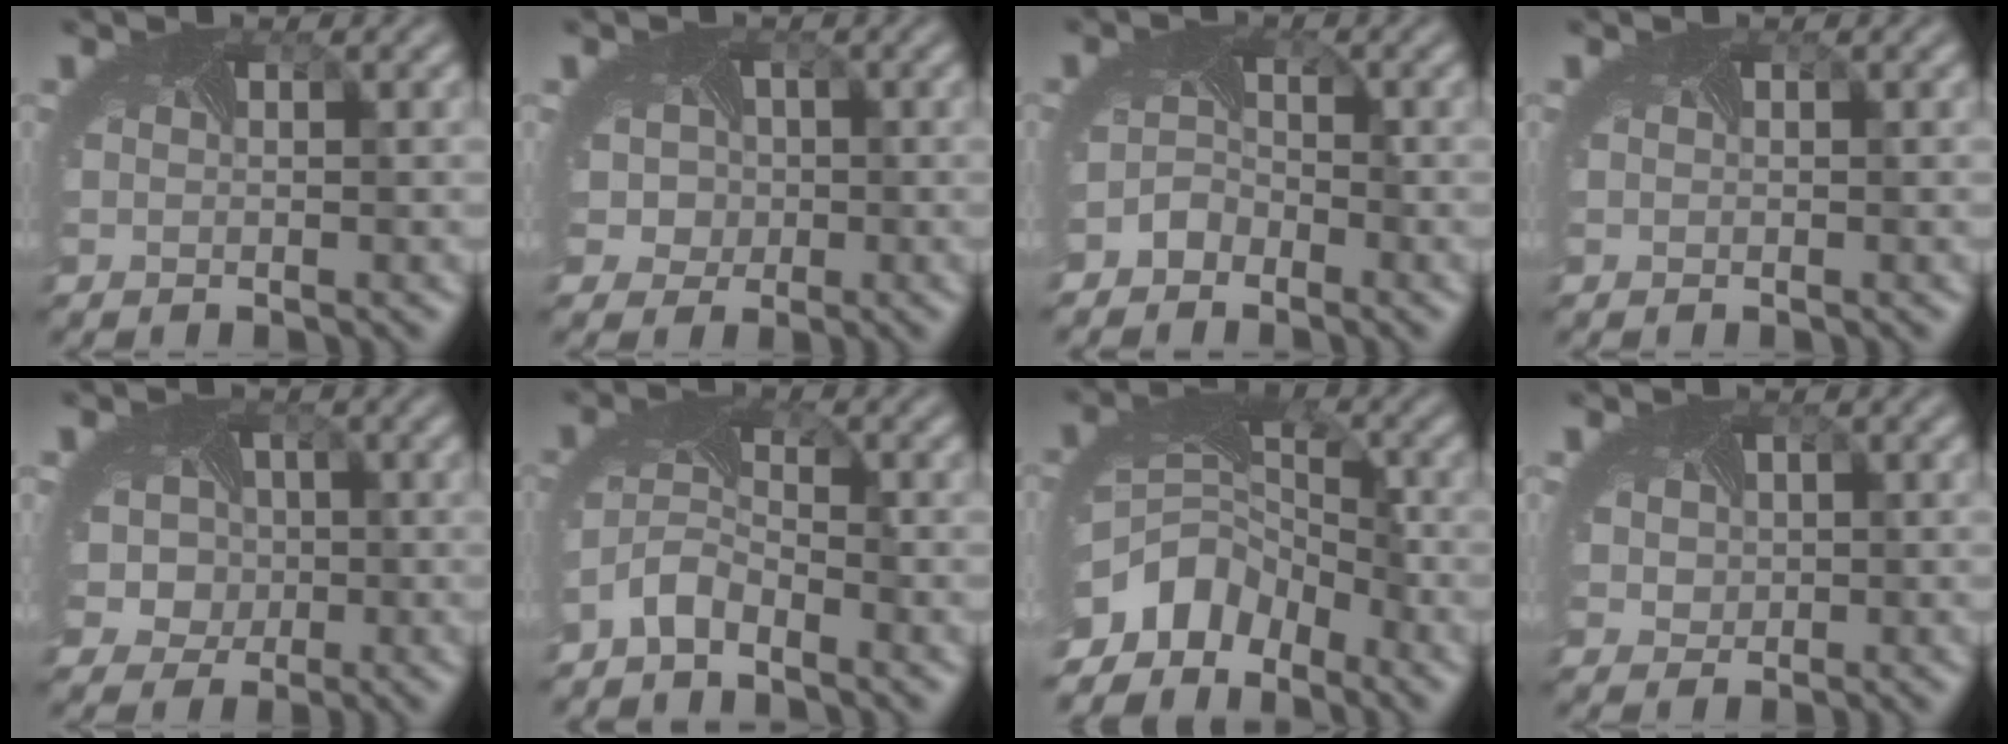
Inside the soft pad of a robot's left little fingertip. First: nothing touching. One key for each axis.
{"total": 4.5, "fx": 0.1, "fy": 4.0, "fz": 1.9, "tx": -0.020, "ty": 0.012, "tz": -0.022}
{"total": 2.1, "fx": -1.9, "fy": 1.1, "fz": -0.1, "tx": -0.002, "ty": 0.000, "tz": -0.040}
{"total": 0.0}
{"total": 6.3, "fx": -0.1, "fy": 5.6, "fz": 2.8, "tx": -0.039, "ty": 0.007, "tz": -0.030}
{"total": 2.8, "fx": -2.4, "fy": 1.0, "fz": 1.0, "tx": -0.036, "ty": -0.003, "tz": -0.055}
{"total": 7.6, "fx": -5.2, "fy": 4.8, "fz": 2.7, "tx": -0.056, "ty": -0.014, "tz": -0.097}
{"total": 2.3, "fx": 0.7, "fy": 2.0, "fz": 0.9, "tx": -0.028, "ty": 0.011, "tz": 0.008}